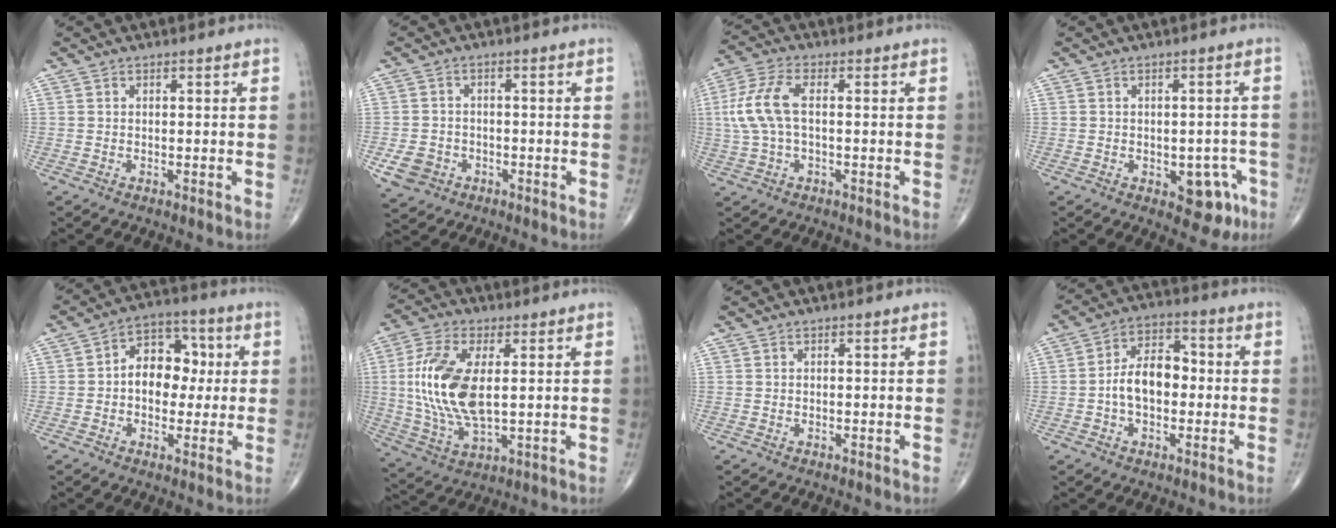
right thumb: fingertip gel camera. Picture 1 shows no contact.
{"total": 5.4, "force": [-2.1, 4.5, 1.9], "torque": [-0.030, 0.010, -0.031]}
{"total": 9.0, "force": [0.6, 4.1, 8.0], "torque": [-0.201, 0.020, 0.010]}
{"total": 7.1, "force": [-2.8, 4.1, 5.1], "torque": [-0.029, 0.016, -0.028]}
{"total": 10.7, "force": [0.6, 7.7, 7.4], "torque": [-0.071, 0.027, 0.002]}
{"total": 15.8, "force": [1.6, 7.4, 13.8], "torque": [-0.295, -0.008, 0.037]}
{"total": 0.0}
{"total": 9.4, "force": [-0.9, 6.0, 7.2], "torque": [-0.109, 0.032, -0.026]}